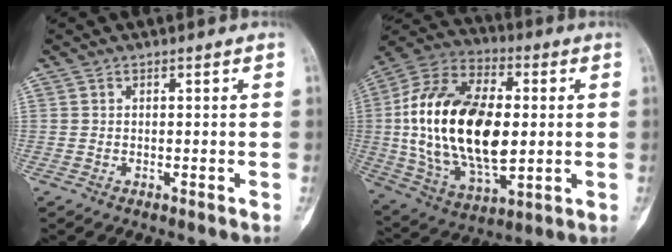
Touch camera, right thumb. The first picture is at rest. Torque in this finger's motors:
{"motor_torque": [0.62, 3.78, 2.53, 0.24, 0.89]}